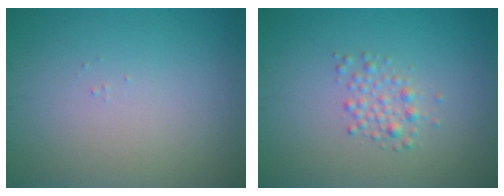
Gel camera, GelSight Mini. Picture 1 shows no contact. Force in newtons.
{"total": 1.8, "press": 1.8, "slide": 0.0}